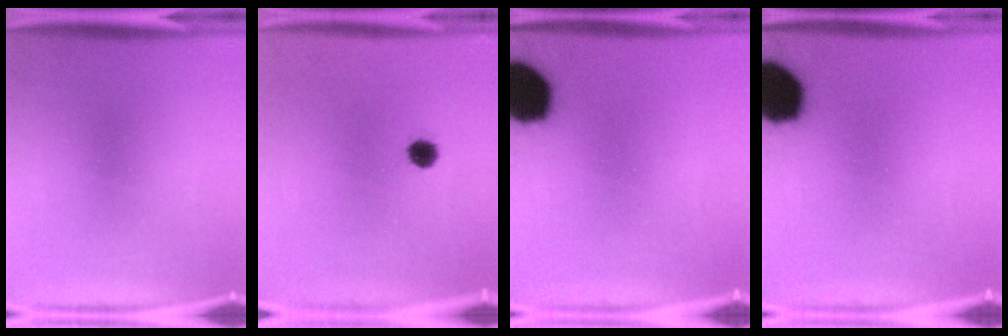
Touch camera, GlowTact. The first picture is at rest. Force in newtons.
{"total": 2.4}
{"total": 16.5}
{"total": 16.5}